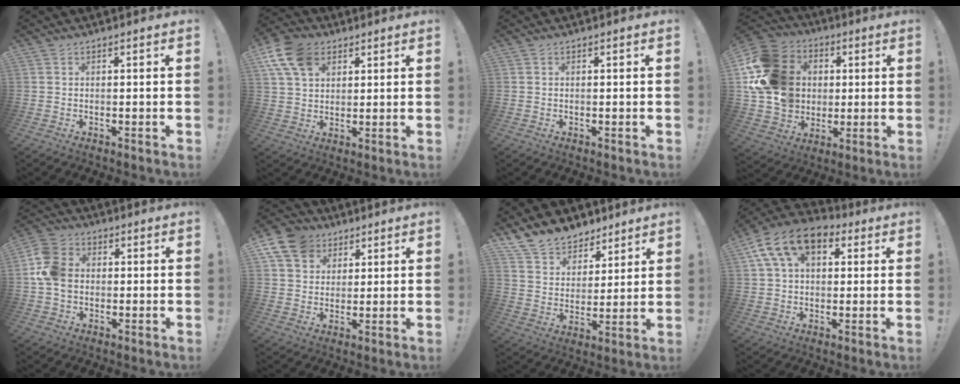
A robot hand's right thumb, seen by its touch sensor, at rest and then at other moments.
{"total": 12.9, "force": [5.9, 8.9, 7.2], "torque": [-0.136, -0.017, 0.115]}
{"total": 0.0}
{"total": 20.3, "force": [3.0, 17.0, 10.6], "torque": [-0.194, -0.004, 0.080]}
{"total": 10.5, "force": [-0.3, 8.2, 6.4], "torque": [-0.125, 0.014, -0.002]}
{"total": 11.0, "force": [5.3, 8.8, 4.1], "torque": [-0.067, -0.027, 0.108]}
{"total": 11.3, "force": [8.9, 6.6, 1.9], "torque": [-0.043, -0.069, 0.175]}
{"total": 14.6, "force": [6.1, 9.2, 9.6], "torque": [-0.172, -0.017, 0.114]}